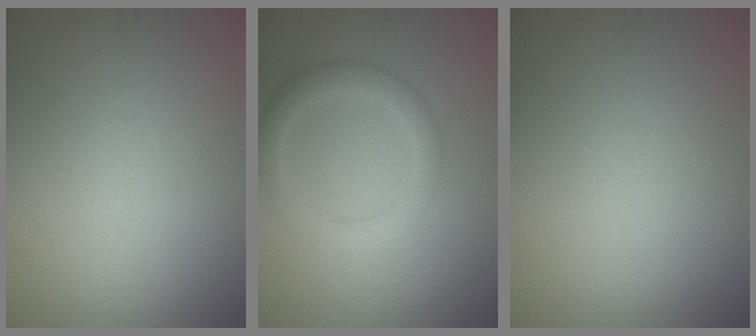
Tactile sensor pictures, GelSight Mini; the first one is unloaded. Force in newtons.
{"total": 2.8, "press": 2.8, "slide": 0.1}
{"total": 0.0}